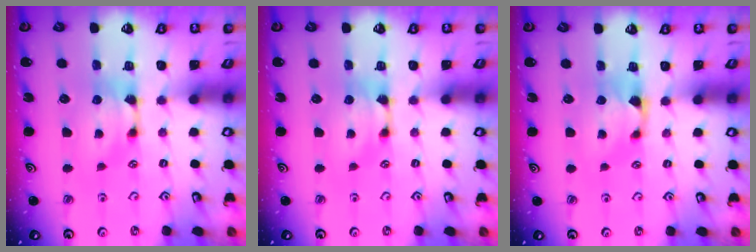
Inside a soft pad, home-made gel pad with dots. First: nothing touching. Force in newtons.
{"total": 0.0}
{"total": 1.1, "press": 0.9, "slide": 0.7}